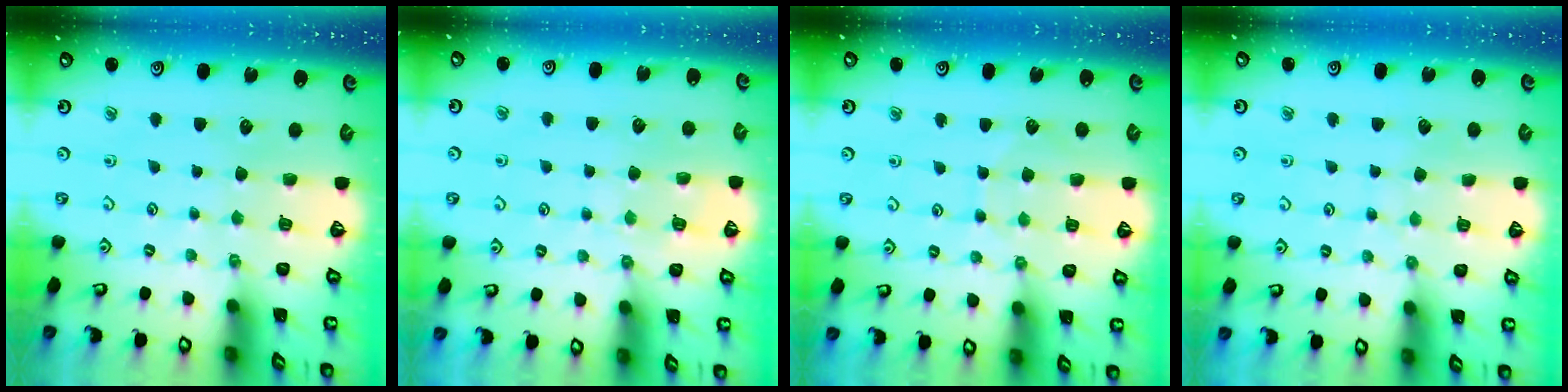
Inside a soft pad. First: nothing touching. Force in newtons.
{"total": 4.9, "press": 4.8, "slide": 0.6}
{"total": 5.2, "press": 5.2, "slide": 0.4}
{"total": 3.9, "press": 3.9, "slide": 0.4}